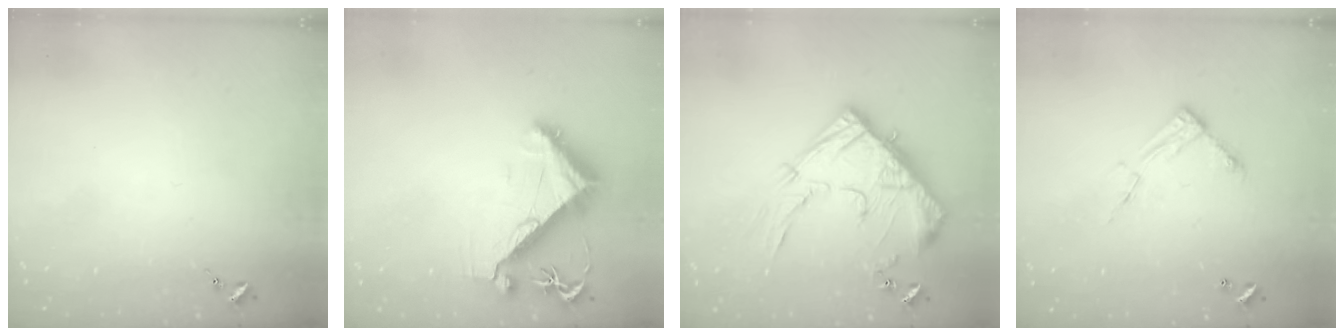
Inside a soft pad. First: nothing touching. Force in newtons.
{"total": 9.3, "press": 9.2, "slide": 1.5}
{"total": 19.3, "press": 19.2, "slide": 2.0}
{"total": 8.7, "press": 8.7, "slide": 0.4}